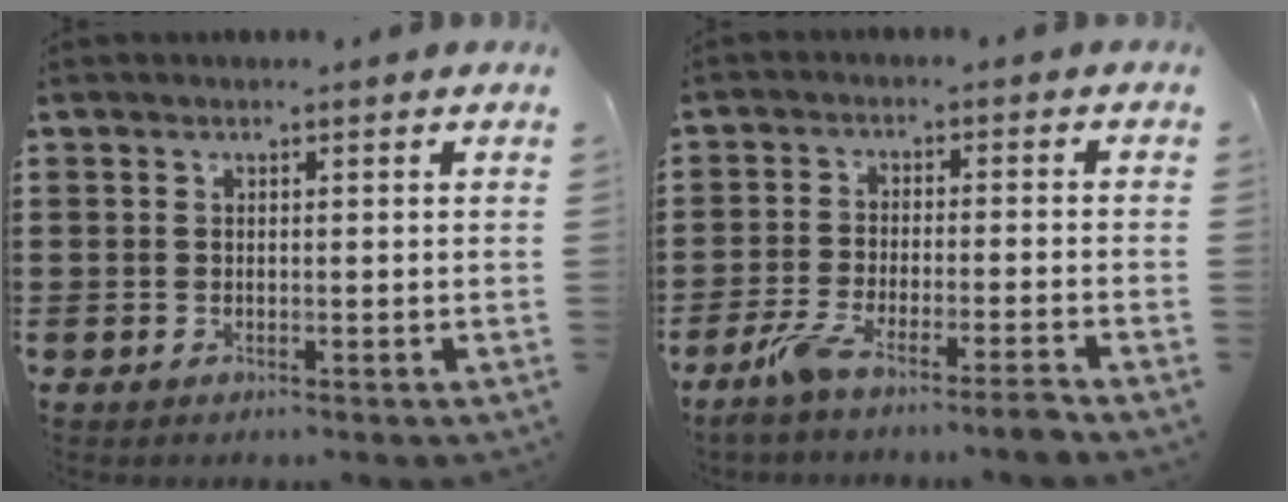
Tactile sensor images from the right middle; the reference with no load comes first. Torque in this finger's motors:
{"motor_torque": [0.49, -0.59, 0.08, 0.04]}